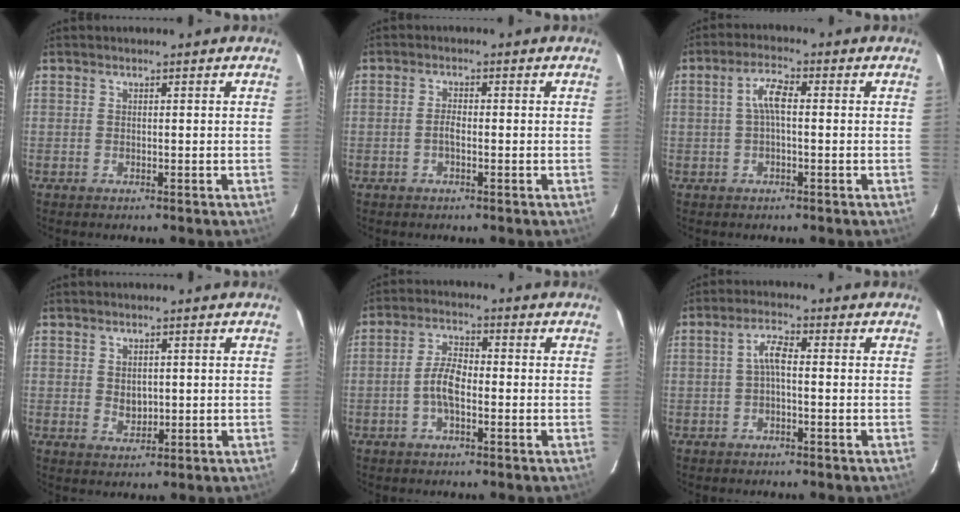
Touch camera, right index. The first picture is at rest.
{"total": 2.0, "force": [-0.6, 0.8, 1.7], "torque": [-0.036, 0.005, -0.012]}
{"total": 4.0, "force": [0.0, 1.2, 3.8], "torque": [-0.077, 0.012, 0.001]}
{"total": 3.1, "force": [0.3, 2.4, 1.9], "torque": [-0.030, 0.001, 0.009]}
{"total": 5.3, "force": [-1.5, 2.2, 4.6], "torque": [-0.097, 0.013, -0.030]}
{"total": 3.2, "force": [-0.5, 0.9, 3.0], "torque": [-0.062, 0.012, -0.010]}